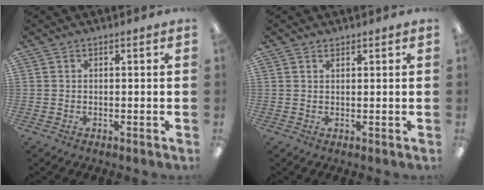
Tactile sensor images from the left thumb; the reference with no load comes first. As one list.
[{"total": 0.9, "force": [0.7, 0.3, 0.3], "torque": [-0.007, 0.000, 0.014]}]